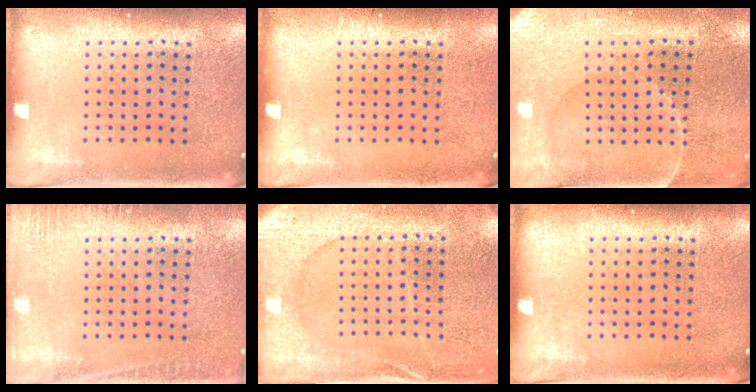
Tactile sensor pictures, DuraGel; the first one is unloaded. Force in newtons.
{"total": 0.0}
{"total": 0.6, "press": 0.5, "slide": 0.4}
{"total": 1.9, "press": 1.9, "slide": 0.4}
{"total": 2.7, "press": 2.7, "slide": 0.3}
{"total": 0.0}